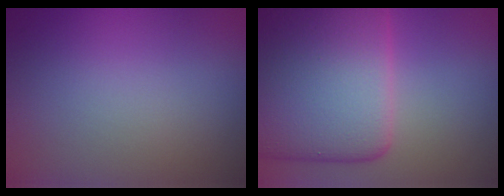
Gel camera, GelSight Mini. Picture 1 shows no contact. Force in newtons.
{"total": 13.4, "press": 13.4, "slide": 0.5}